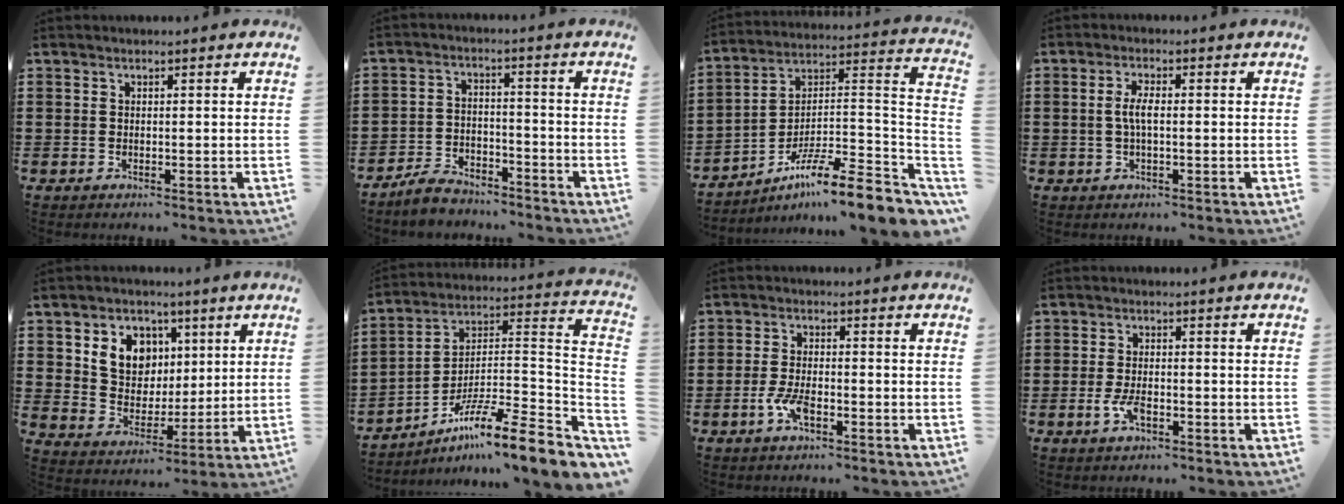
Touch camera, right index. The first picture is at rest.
{"total": 4.8, "force": [-4.5, 1.4, 0.9], "torque": [-0.024, 0.012, -0.090]}
{"total": 10.9, "force": [-8.1, 0.8, 7.3], "torque": [-0.118, -0.001, -0.159]}
{"total": 3.3, "force": [-0.2, 1.0, 3.1], "torque": [-0.064, 0.000, -0.008]}
{"total": 8.0, "force": [3.7, 6.7, 2.4], "torque": [-0.071, 0.002, 0.067]}
{"total": 11.0, "force": [-7.7, 0.5, 7.9], "torque": [-0.130, -0.007, -0.153]}
{"total": 4.3, "force": [-2.0, 1.5, 3.5], "torque": [-0.080, -0.004, -0.039]}
{"total": 3.7, "force": [-1.4, 1.4, 3.2], "torque": [-0.076, -0.008, -0.028]}